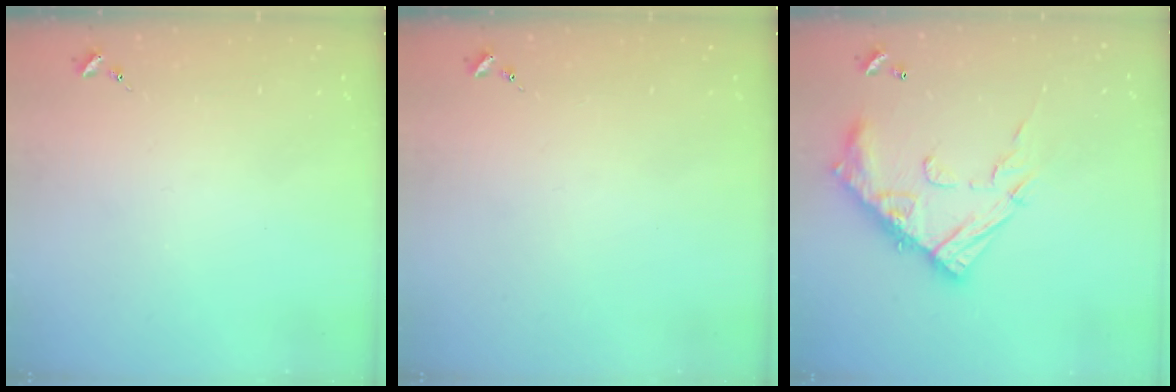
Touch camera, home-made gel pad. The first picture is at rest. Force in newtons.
{"total": 0.0}
{"total": 18.0, "press": 18.0, "slide": 1.4}